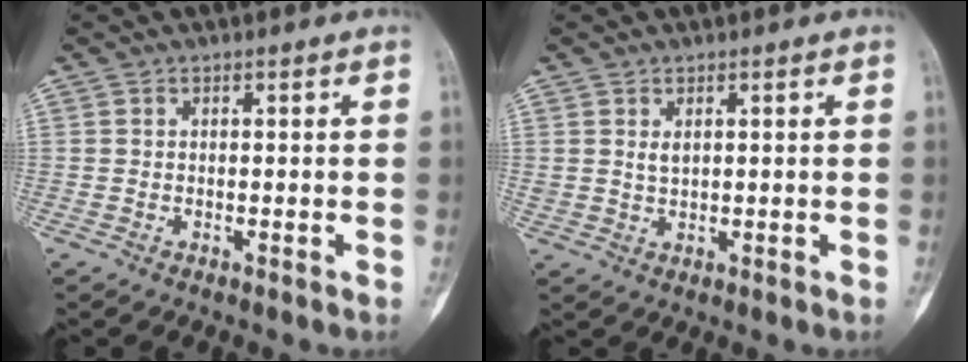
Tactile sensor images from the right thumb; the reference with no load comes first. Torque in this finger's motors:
{"motor_torque": [0.00, 0.01, 0.57, 0.02, 0.05]}